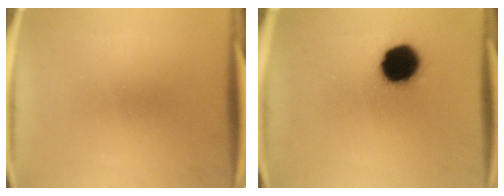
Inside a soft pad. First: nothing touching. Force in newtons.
{"total": 14.6}